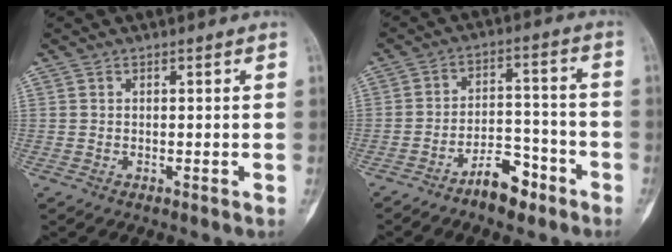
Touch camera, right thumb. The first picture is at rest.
{"total": 7.7, "force": [-5.4, 3.4, 4.3], "torque": [-0.057, 0.052, -0.092]}